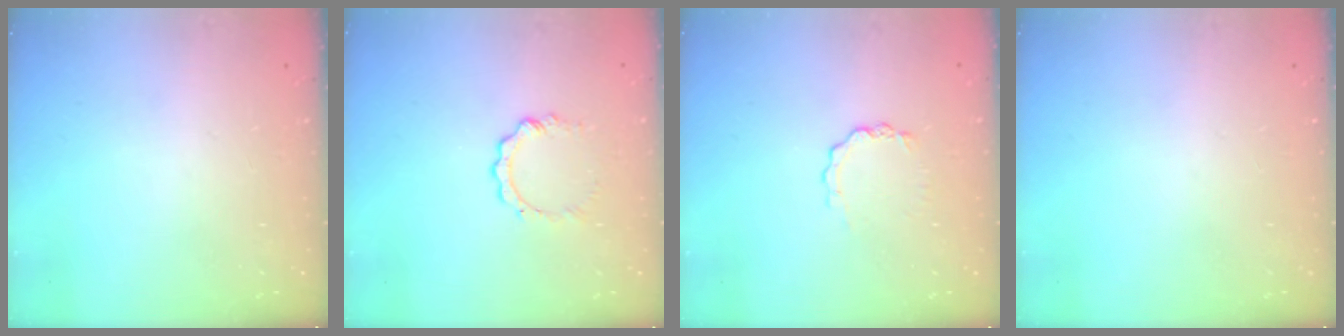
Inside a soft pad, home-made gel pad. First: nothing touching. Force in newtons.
{"total": 3.9, "press": 3.9, "slide": 0.5}
{"total": 3.2, "press": 3.2, "slide": 0.3}
{"total": 0.0}